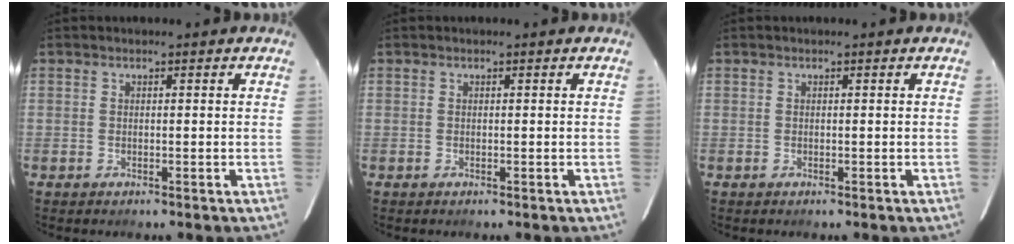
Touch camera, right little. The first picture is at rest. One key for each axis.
{"total": 0.0}
{"total": 0.0}